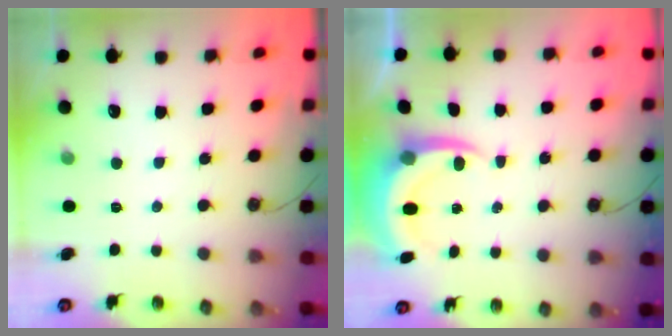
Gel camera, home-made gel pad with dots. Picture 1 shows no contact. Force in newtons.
{"total": 7.0, "press": 7.0, "slide": 0.6}